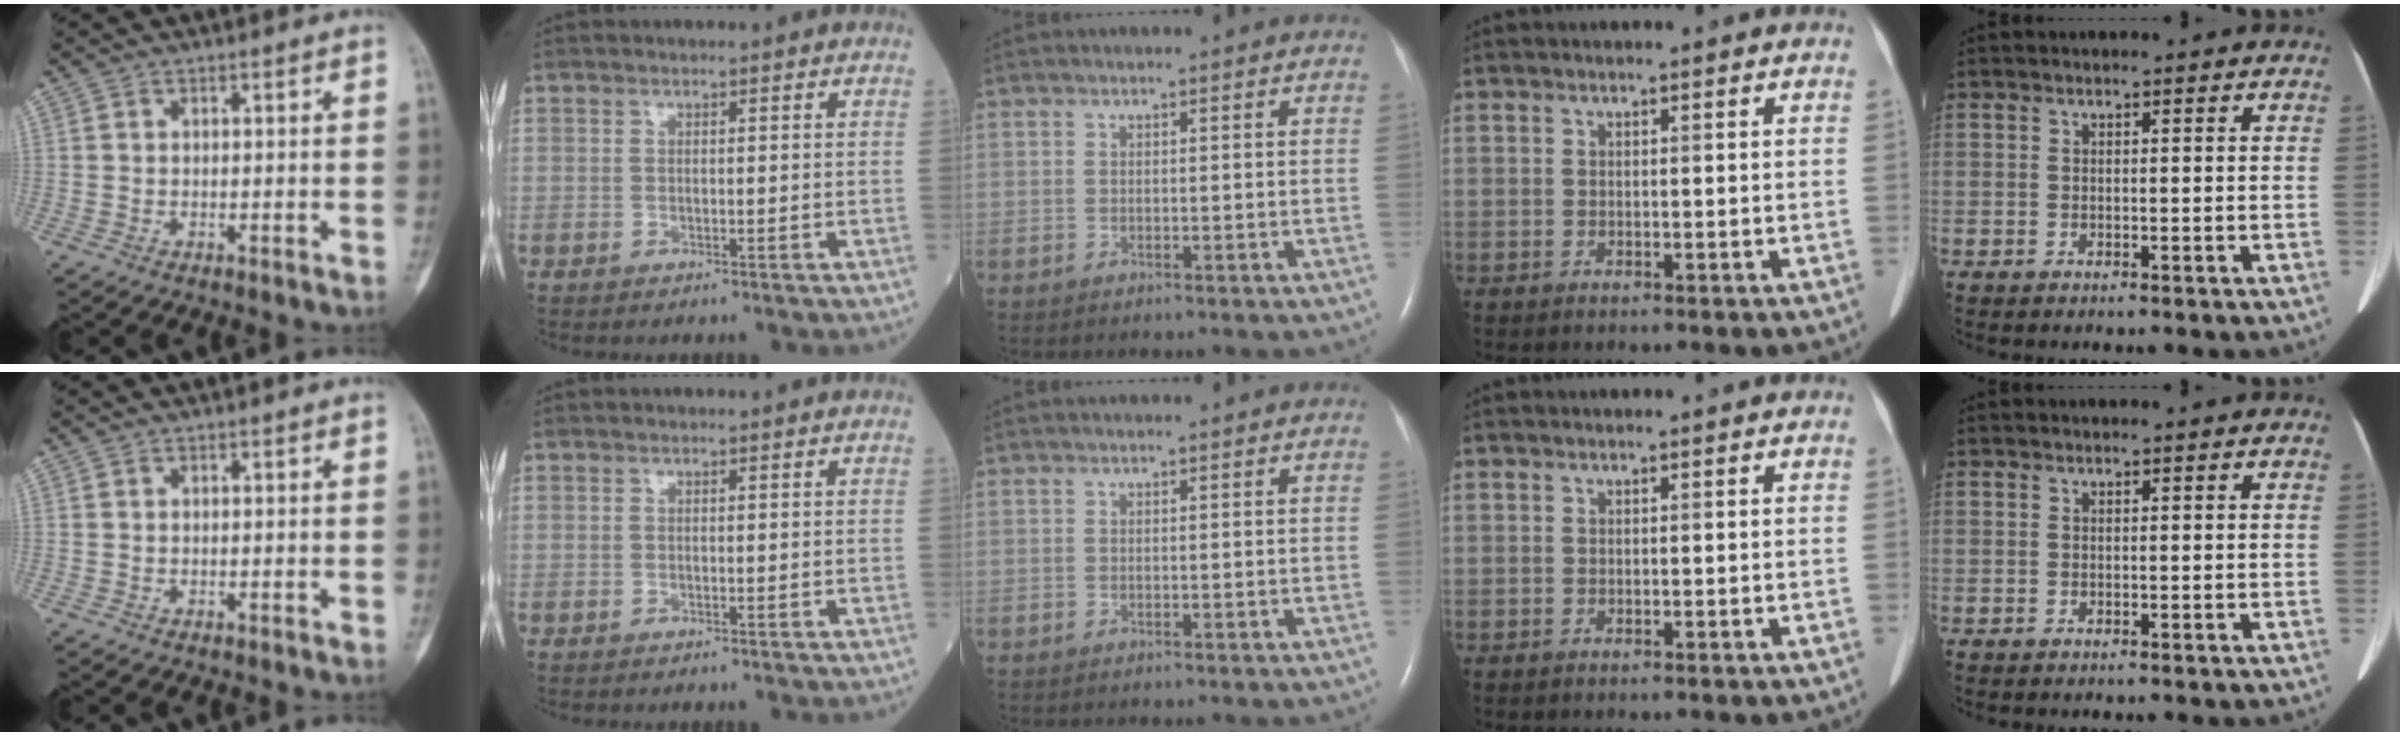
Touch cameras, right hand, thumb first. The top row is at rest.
{}